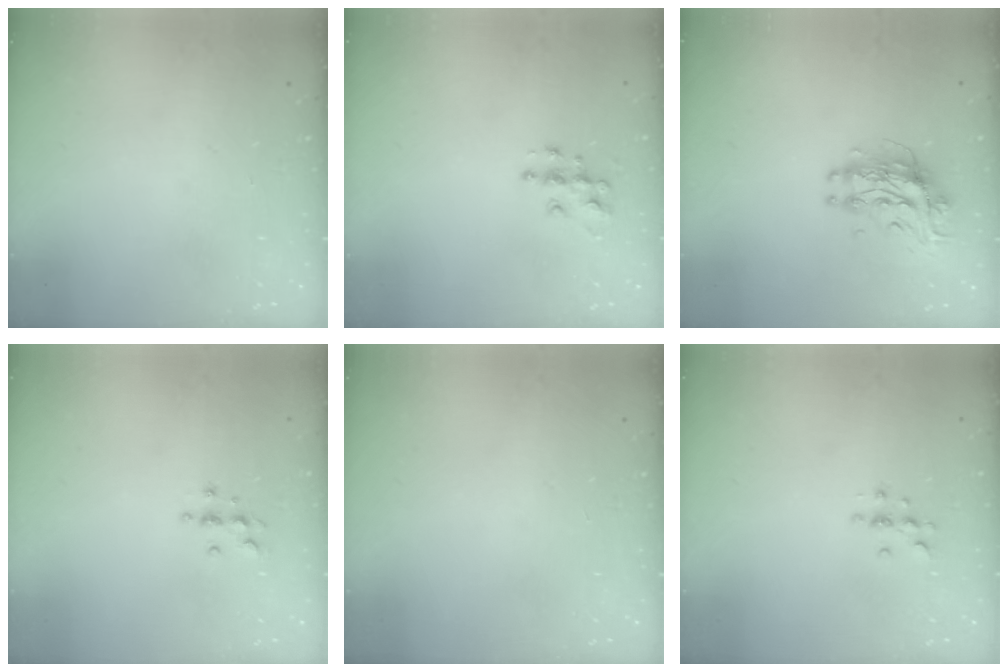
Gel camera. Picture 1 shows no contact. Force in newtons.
{"total": 7.0, "press": 6.9, "slide": 0.3}
{"total": 9.7, "press": 9.6, "slide": 0.9}
{"total": 3.7, "press": 3.6, "slide": 0.5}
{"total": 0.0}
{"total": 4.2, "press": 4.2, "slide": 0.5}